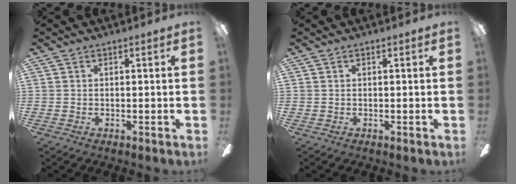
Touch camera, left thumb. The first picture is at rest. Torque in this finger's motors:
{"motor_torque": [0.00, 0.00, 0.00, 0.00, 0.00]}